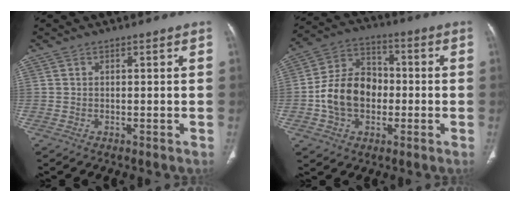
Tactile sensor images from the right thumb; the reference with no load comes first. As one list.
[{"total": 13.4, "force": [-1.9, 10.2, 8.6], "torque": [-0.132, 0.035, -0.038]}]